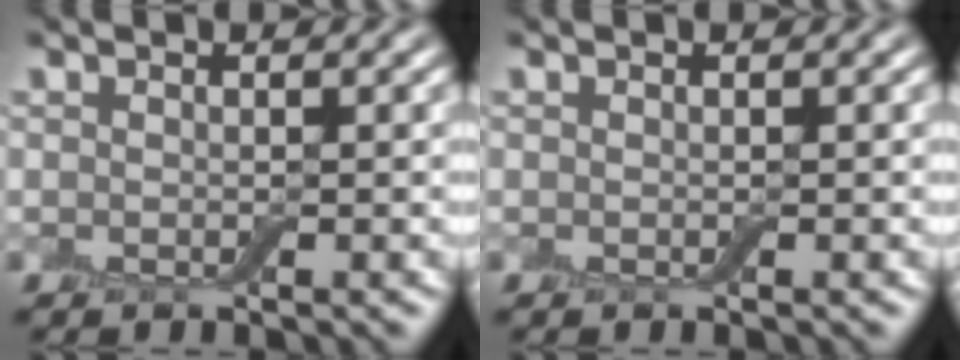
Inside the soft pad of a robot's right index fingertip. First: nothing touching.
{"total": 0.0}